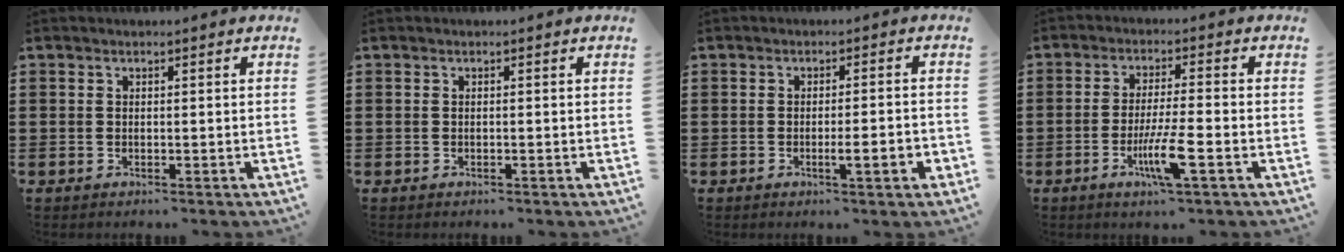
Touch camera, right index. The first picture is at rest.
{"total": 0.0}
{"total": 3.9, "force": [-1.3, 0.3, 3.7], "torque": [-0.059, -0.008, -0.020]}
{"total": 7.1, "force": [-2.7, 0.4, 6.5], "torque": [-0.125, -0.019, -0.050]}